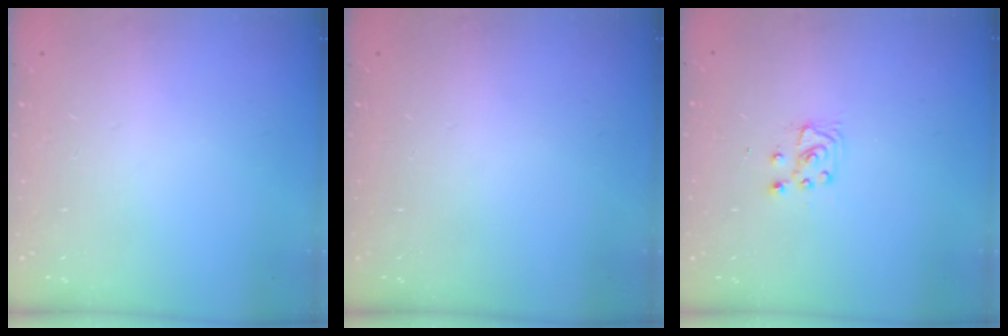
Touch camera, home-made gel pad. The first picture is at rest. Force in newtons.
{"total": 0.0}
{"total": 4.9, "press": 4.9, "slide": 0.5}